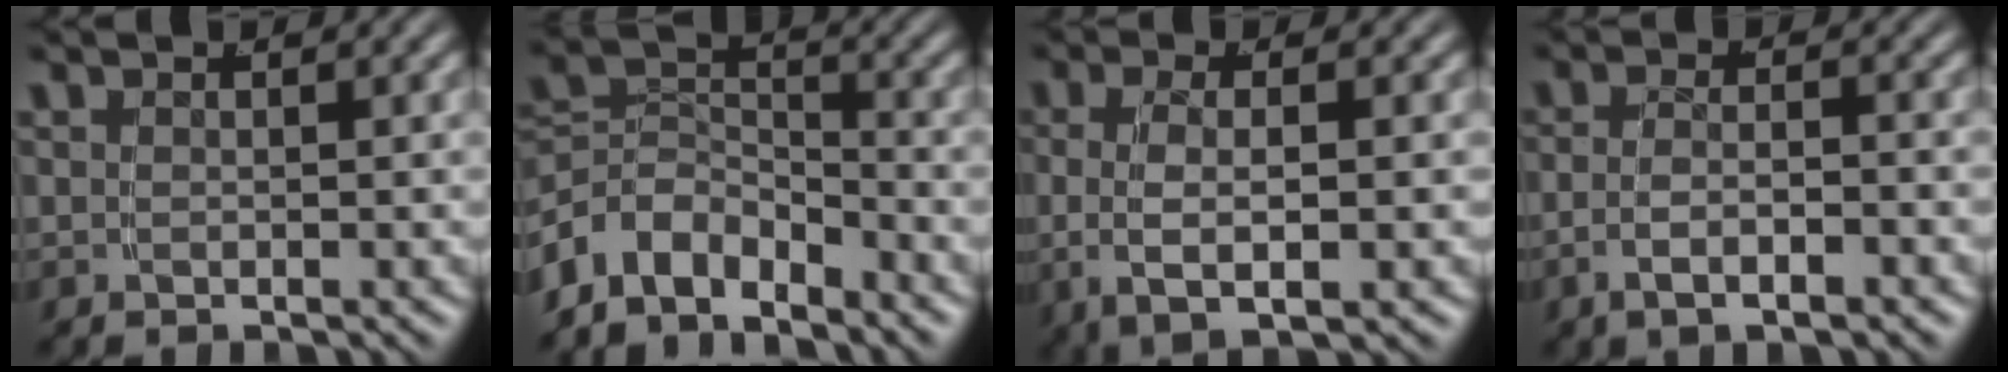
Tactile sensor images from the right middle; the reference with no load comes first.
{"total": 8.1, "force": [-3.5, 6.1, 3.9], "torque": [-0.093, -0.037, -0.055]}
{"total": 5.3, "force": [-0.2, 2.5, 4.6], "torque": [-0.093, -0.005, 0.003]}
{"total": 3.0, "force": [-1.8, 0.7, 2.3], "torque": [-0.049, -0.009, -0.028]}